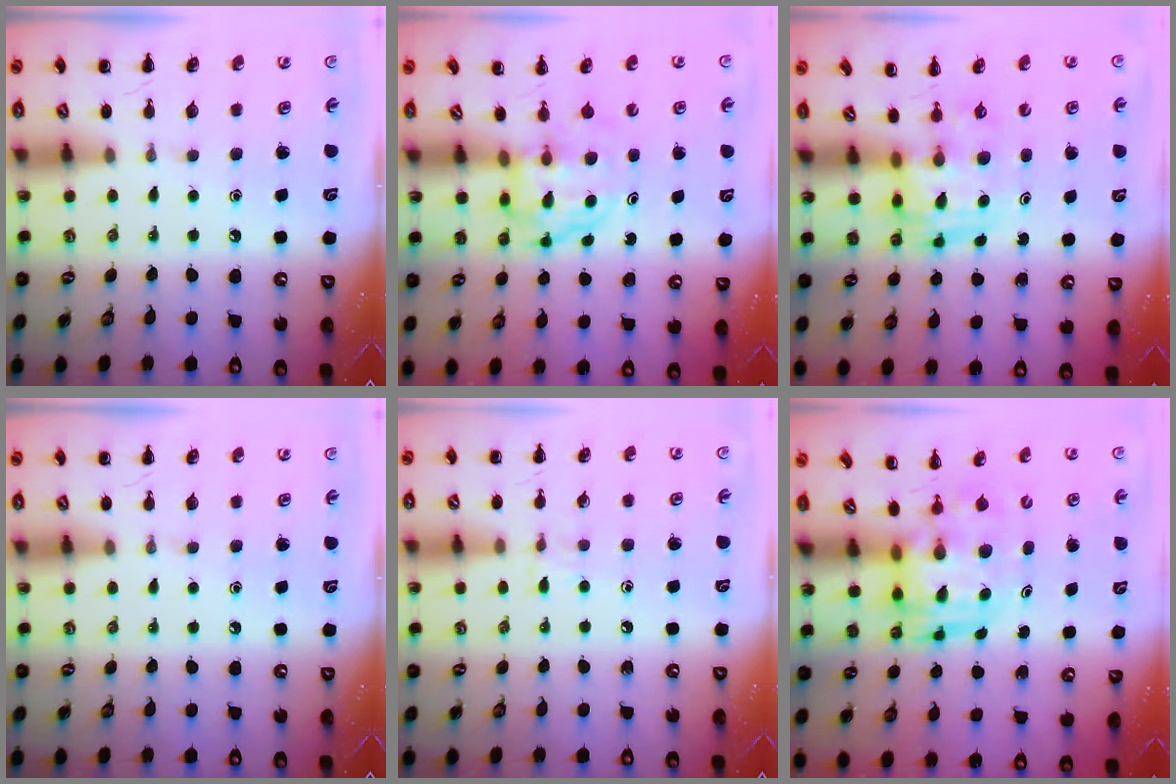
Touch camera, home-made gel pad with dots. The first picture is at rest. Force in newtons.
{"total": 3.9, "press": 3.9, "slide": 0.2}
{"total": 3.7, "press": 3.6, "slide": 0.7}
{"total": 0.0}
{"total": 6.0, "press": 5.6, "slide": 2.1}
{"total": 3.7, "press": 3.6, "slide": 0.7}